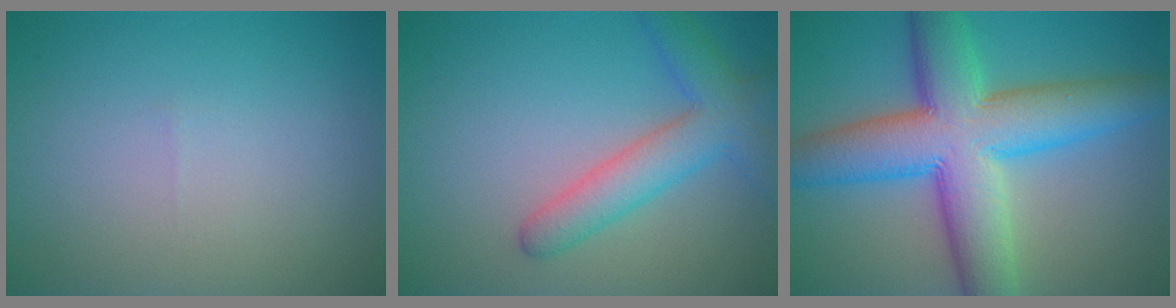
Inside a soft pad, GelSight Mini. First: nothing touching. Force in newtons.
{"total": 4.7, "press": 4.7, "slide": 0.2}
{"total": 11.5, "press": 11.5, "slide": 0.2}